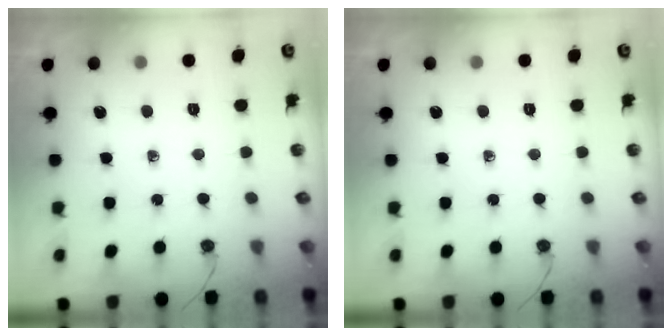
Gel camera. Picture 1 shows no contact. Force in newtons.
{"total": 0.0}